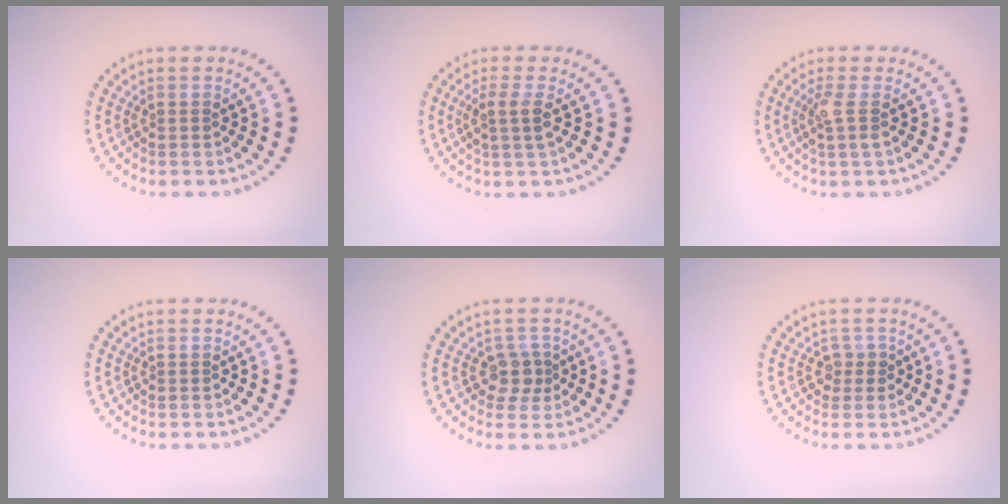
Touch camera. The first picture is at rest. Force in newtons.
{"total": 2.0, "press": 1.7, "slide": 1.1}
{"total": 1.8, "press": 1.5, "slide": 1.1}
{"total": 0.0}
{"total": 2.1, "press": 1.7, "slide": 1.2}
{"total": 1.4, "press": 1.0, "slide": 1.0}